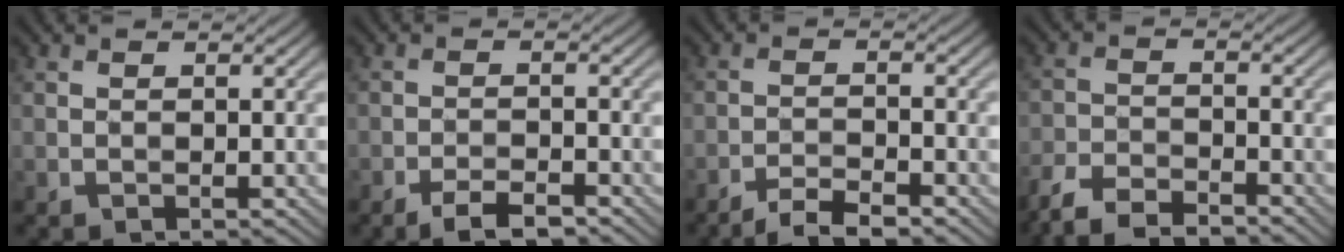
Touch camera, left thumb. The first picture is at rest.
{"total": 3.6, "force": [-2.8, 0.8, 2.1], "torque": [-0.039, 0.006, -0.049]}
{"total": 4.0, "force": [-3.4, 0.5, 2.0], "torque": [-0.043, 0.005, -0.064]}
{"total": 6.3, "force": [-5.5, 1.5, 2.7], "torque": [-0.056, -0.004, -0.112]}